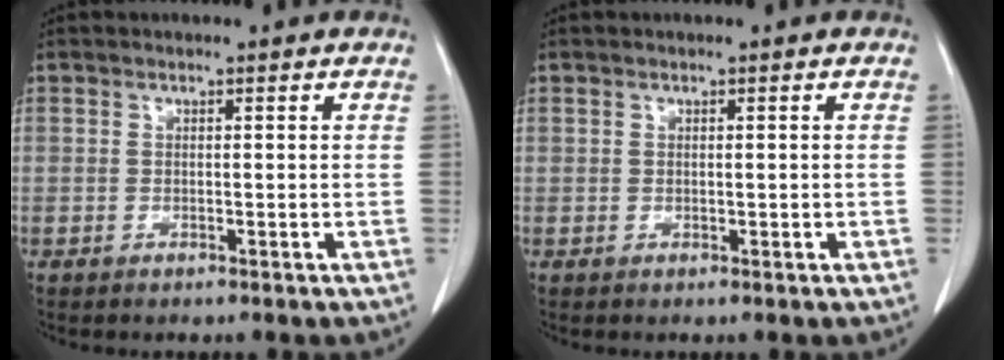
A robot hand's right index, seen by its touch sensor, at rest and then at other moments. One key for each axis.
{"total": 0.0}